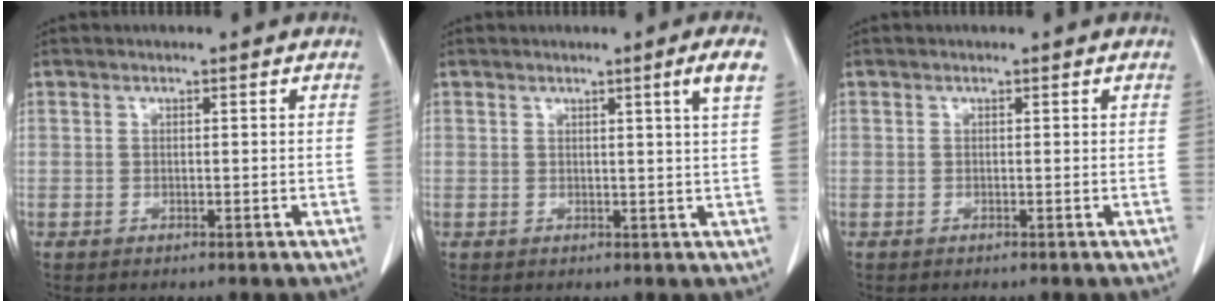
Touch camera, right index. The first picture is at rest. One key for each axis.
{"total": 3.0, "fx": 1.3, "fy": -1.1, "fz": 2.5, "tx": -0.035, "ty": -0.011, "tz": 0.022}
{"total": 0.0}